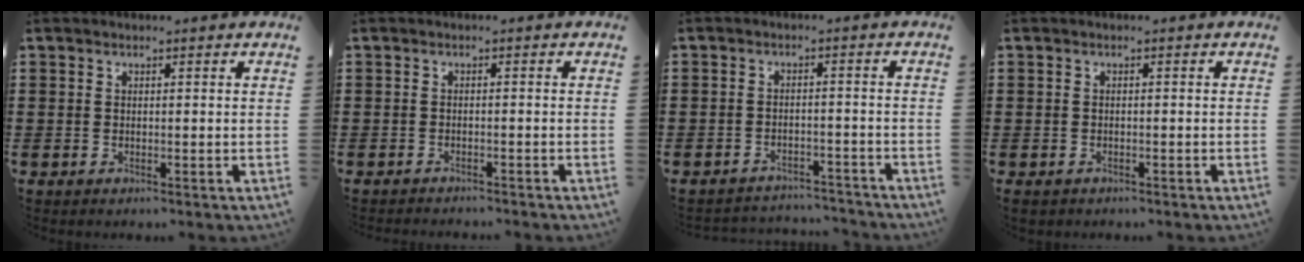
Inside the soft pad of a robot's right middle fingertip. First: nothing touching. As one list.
[{"total": 1.0, "force": [-1.0, 0.0, 0.0], "torque": [-0.002, 0.002, -0.021]}, {"total": 3.1, "force": [-3.1, 0.4, -0.3], "torque": [-0.002, 0.002, -0.068]}, {"total": 0.6, "force": [-0.5, 0.2, 0.0], "torque": [-0.002, 0.001, -0.012]}]